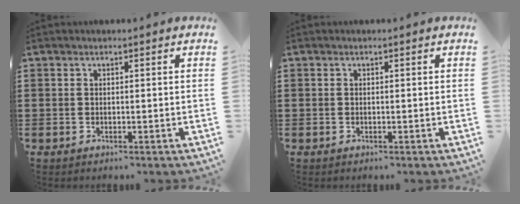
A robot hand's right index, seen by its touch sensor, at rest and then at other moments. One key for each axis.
{"total": 0.0}